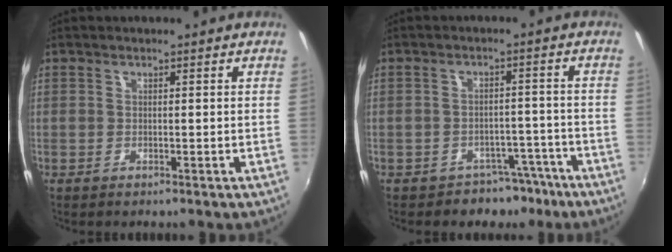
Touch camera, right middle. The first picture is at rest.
{"total": 6.2, "force": [-4.6, 4.1, 0.8], "torque": [-0.011, 0.032, -0.054]}